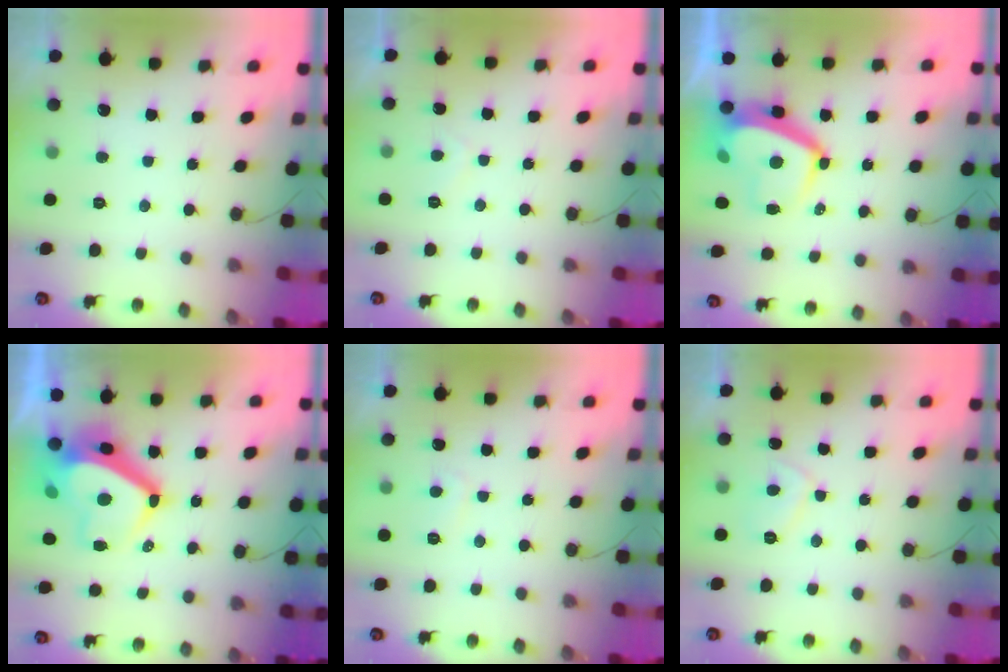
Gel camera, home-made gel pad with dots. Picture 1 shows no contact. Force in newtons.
{"total": 1.7, "press": 1.6, "slide": 0.7}
{"total": 10.6, "press": 10.6, "slide": 0.9}
{"total": 14.2, "press": 14.2, "slide": 1.4}
{"total": 1.6, "press": 1.5, "slide": 0.6}
{"total": 2.8, "press": 2.7, "slide": 0.9}